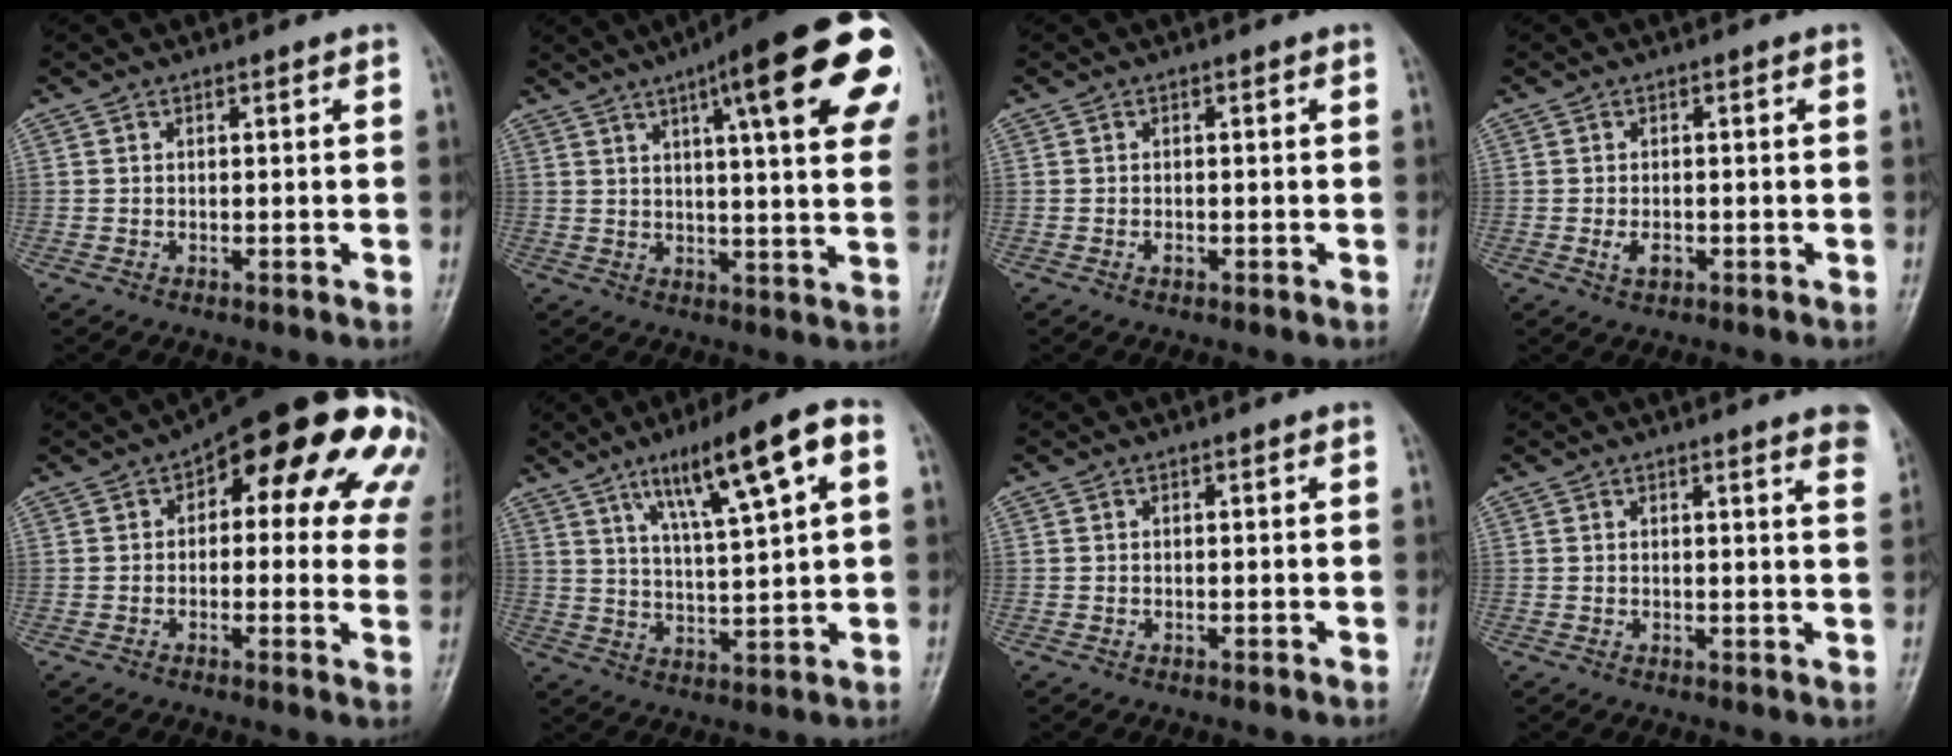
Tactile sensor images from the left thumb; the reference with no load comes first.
{"total": 24.0, "force": [10.2, 5.2, 21.1], "torque": [-0.255, -0.007, 0.129]}
{"total": 0.9, "force": [-0.4, 0.6, 0.6], "torque": [-0.006, 0.001, -0.008]}
{"total": 2.4, "force": [-0.7, 1.5, 1.7], "torque": [-0.031, 0.000, -0.013]}
{"total": 23.4, "force": [8.2, 10.5, 19.2], "torque": [-0.197, 0.026, 0.097]}
{"total": 14.6, "force": [6.5, 2.6, 12.9], "torque": [-0.205, -0.006, 0.108]}
{"total": 0.0}
{"total": 6.6, "force": [5.0, 0.8, 4.2], "torque": [-0.035, -0.014, 0.040]}